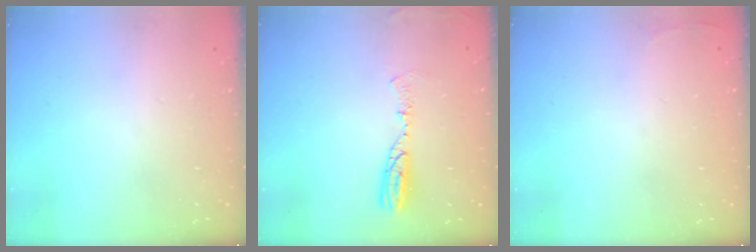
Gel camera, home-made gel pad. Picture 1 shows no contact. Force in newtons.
{"total": 7.4, "press": 7.2, "slide": 1.5}
{"total": 2.5, "press": 2.4, "slide": 0.9}